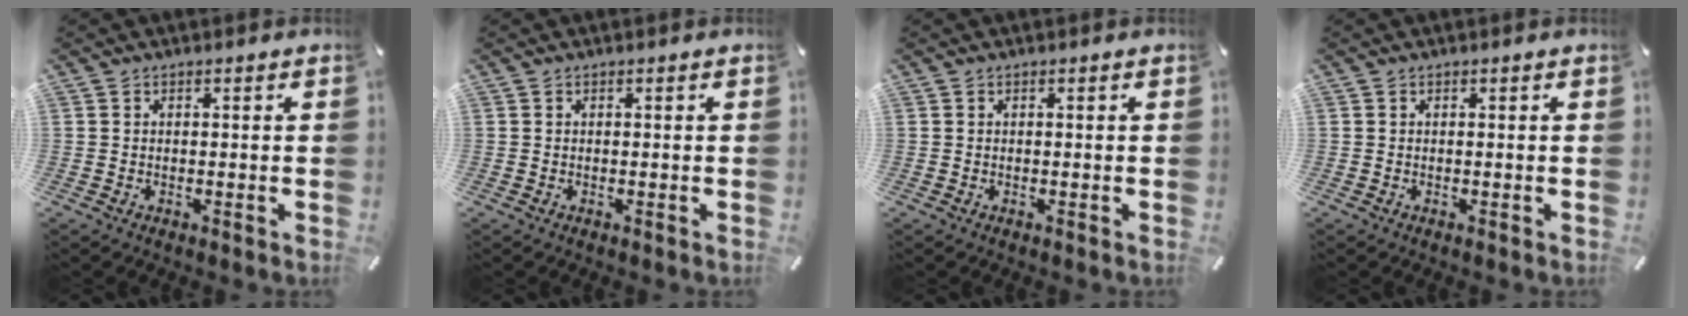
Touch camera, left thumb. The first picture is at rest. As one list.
[{"total": 0.0}, {"total": 0.0}, {"total": 0.0}]